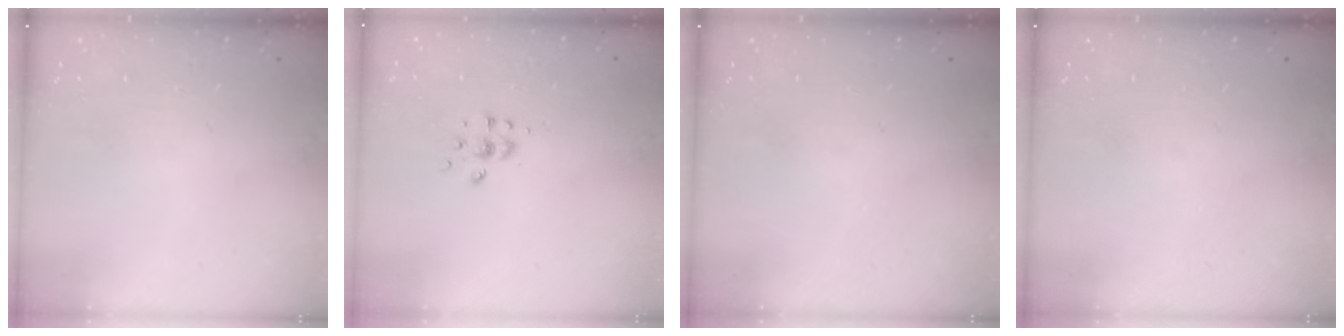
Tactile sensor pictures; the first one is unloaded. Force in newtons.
{"total": 6.3, "press": 6.3, "slide": 0.5}
{"total": 0.0}
{"total": 0.0}